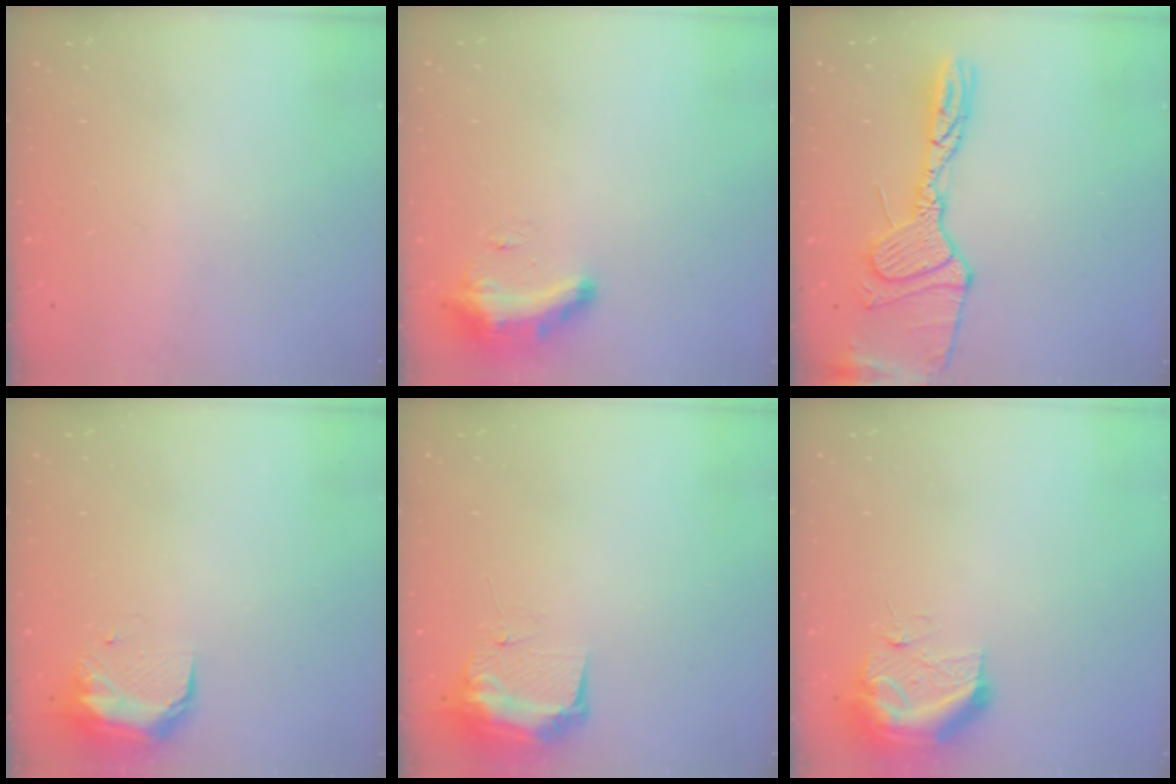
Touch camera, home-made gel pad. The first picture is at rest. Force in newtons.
{"total": 8.9, "press": 8.9, "slide": 0.6}
{"total": 18.8, "press": 18.7, "slide": 1.5}
{"total": 9.0, "press": 8.7, "slide": 2.1}
{"total": 9.6, "press": 9.6, "slide": 0.9}
{"total": 10.3, "press": 10.3, "slide": 0.6}